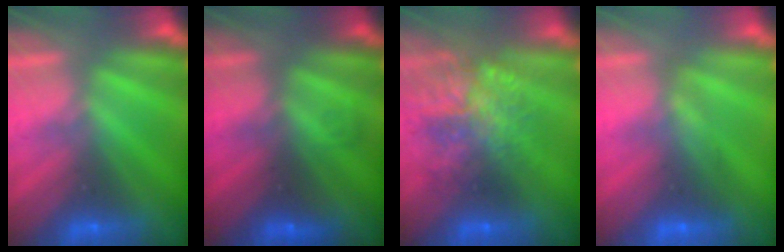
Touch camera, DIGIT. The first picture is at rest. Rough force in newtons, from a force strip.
{"total": 1.7}
{"total": 7.4}
{"total": 1.7}